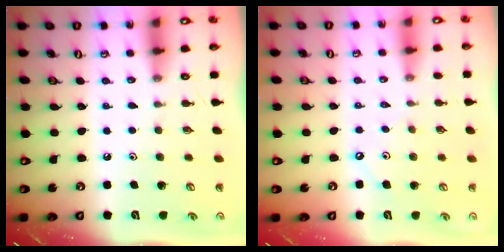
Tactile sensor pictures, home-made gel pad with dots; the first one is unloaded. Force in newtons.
{"total": 3.6, "press": 3.6, "slide": 0.6}